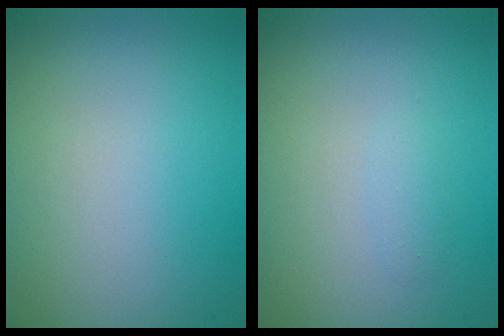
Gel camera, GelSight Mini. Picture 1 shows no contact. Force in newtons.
{"total": 0.7, "press": 0.7, "slide": 0.0}